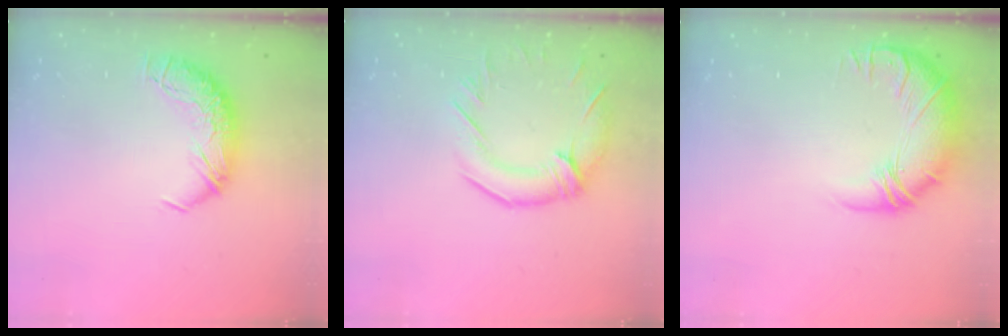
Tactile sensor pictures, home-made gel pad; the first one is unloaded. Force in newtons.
{"total": 3.7, "press": 3.3, "slide": 1.6}
{"total": 3.3, "press": 0.7, "slide": 3.2}